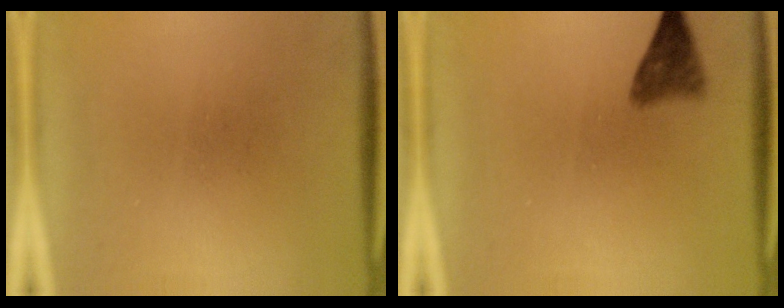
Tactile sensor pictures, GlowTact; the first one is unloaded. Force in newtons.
{"total": 3.0}